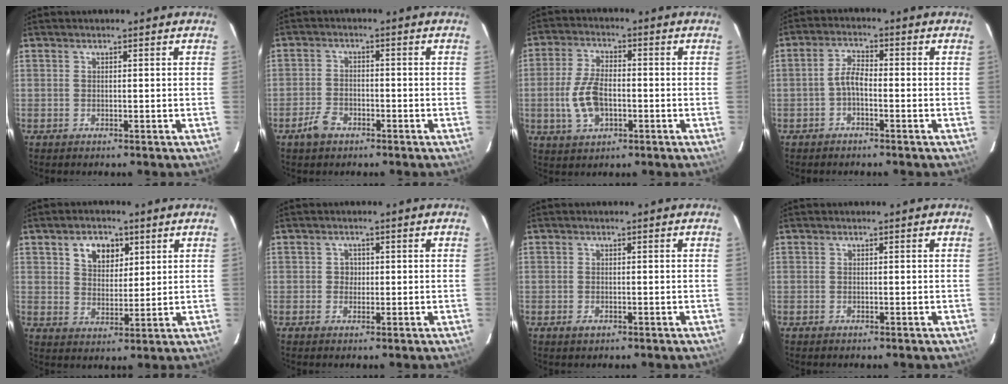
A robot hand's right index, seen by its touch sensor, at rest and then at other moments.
{"total": 4.7, "force": [-3.1, 2.7, 2.2], "torque": [-0.058, 0.001, -0.054]}
{"total": 8.8, "force": [-2.0, 4.9, 7.1], "torque": [-0.153, 0.001, -0.032]}
{"total": 3.0, "force": [-1.5, 1.1, 2.4], "torque": [-0.054, 0.012, -0.032]}
{"total": 6.8, "force": [3.3, 4.7, 3.7], "torque": [-0.058, 0.011, 0.060]}
{"total": 1.7, "force": [-0.1, 1.7, 0.2], "torque": [0.000, 0.004, -0.002]}
{"total": 1.2, "force": [-0.6, 0.9, 0.6], "torque": [-0.011, -0.003, -0.011]}
{"total": 0.0}